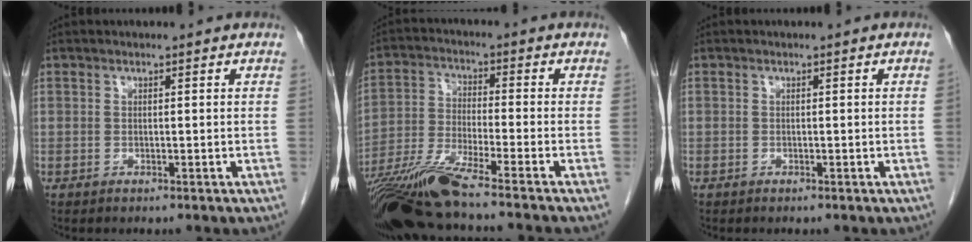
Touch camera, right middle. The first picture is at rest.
{"total": 13.9, "force": [-11.1, -1.5, 8.3], "torque": [-0.163, -0.032, -0.200]}
{"total": 0.0}